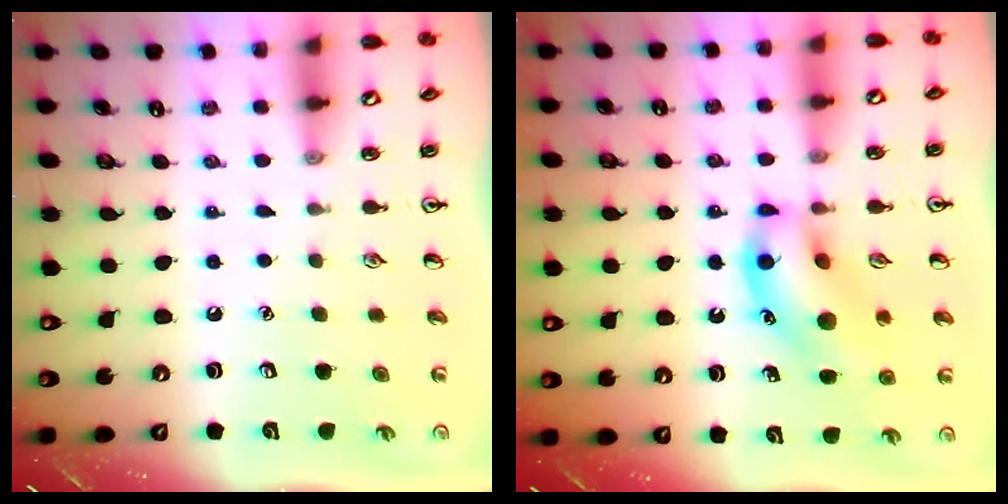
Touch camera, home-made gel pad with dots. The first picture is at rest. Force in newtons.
{"total": 14.9, "press": 14.6, "slide": 3.0}